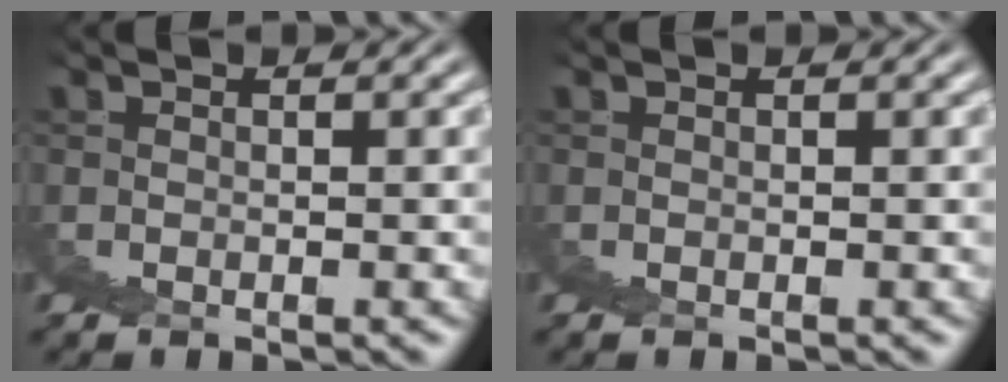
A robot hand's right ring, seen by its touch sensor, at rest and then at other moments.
{"total": 0.0}